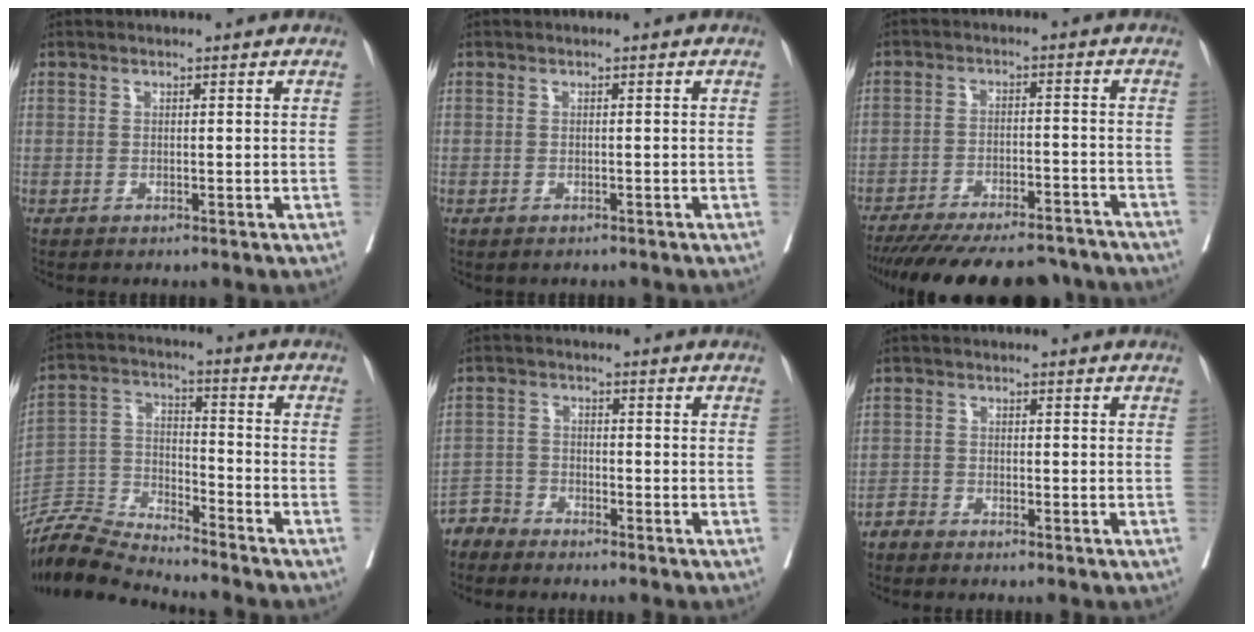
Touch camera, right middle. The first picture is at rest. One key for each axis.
{"total": 0.6, "fx": -0.4, "fy": 0.4, "fz": 0.1, "tx": -0.009, "ty": 0.001, "tz": -0.006}
{"total": 22.1, "fx": -19.5, "fy": 5.3, "fz": 8.9, "tx": -0.154, "ty": -0.024, "tz": -0.269}
{"total": 10.2, "fx": -10.2, "fy": -0.2, "fz": 0.8, "tx": -0.020, "ty": 0.020, "tz": -0.200}
{"total": 3.4, "fx": -3.2, "fy": 0.8, "fz": -0.7, "tx": 0.018, "ty": -0.005, "tz": -0.066}
{"total": 1.5, "fx": -1.5, "fy": 0.3, "fz": 0.0, "tx": 0.003, "ty": 0.000, "tz": -0.031}